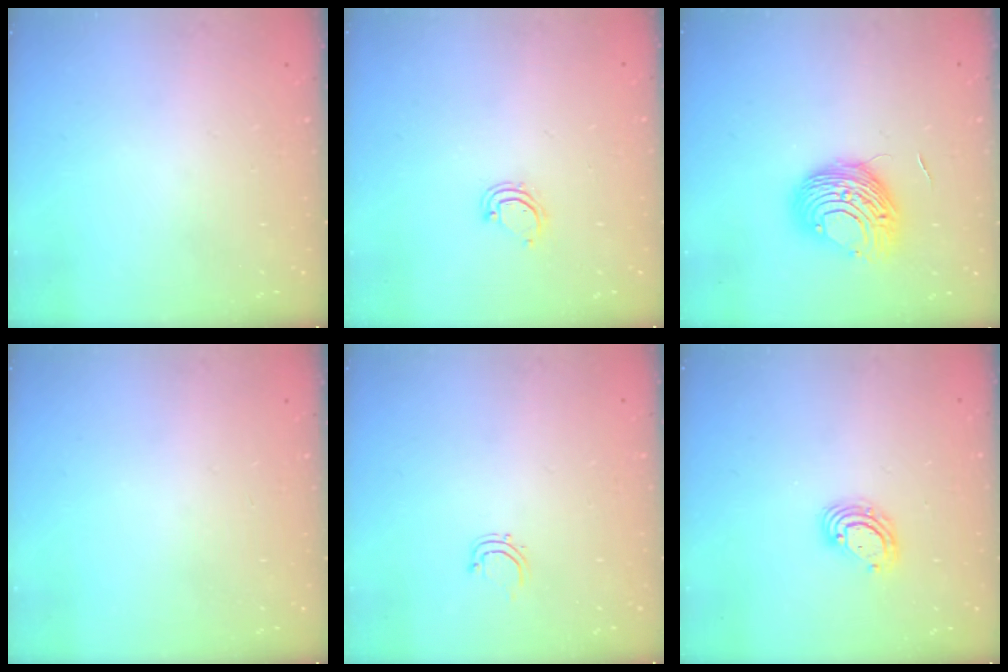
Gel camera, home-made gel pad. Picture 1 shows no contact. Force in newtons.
{"total": 4.3, "press": 4.3, "slide": 0.5}
{"total": 10.4, "press": 10.4, "slide": 0.2}
{"total": 0.0}
{"total": 2.8, "press": 2.8, "slide": 0.5}
{"total": 5.7, "press": 5.6, "slide": 0.8}